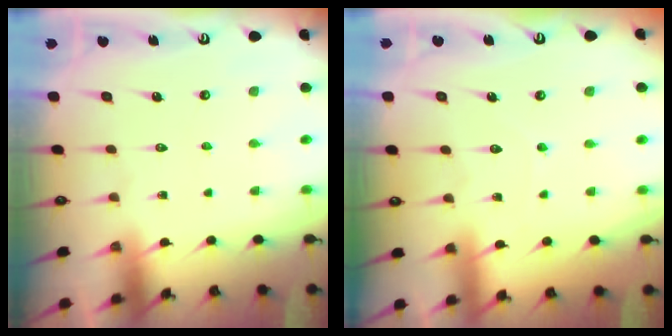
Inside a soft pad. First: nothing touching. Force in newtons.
{"total": 2.4, "press": 2.4, "slide": 0.3}